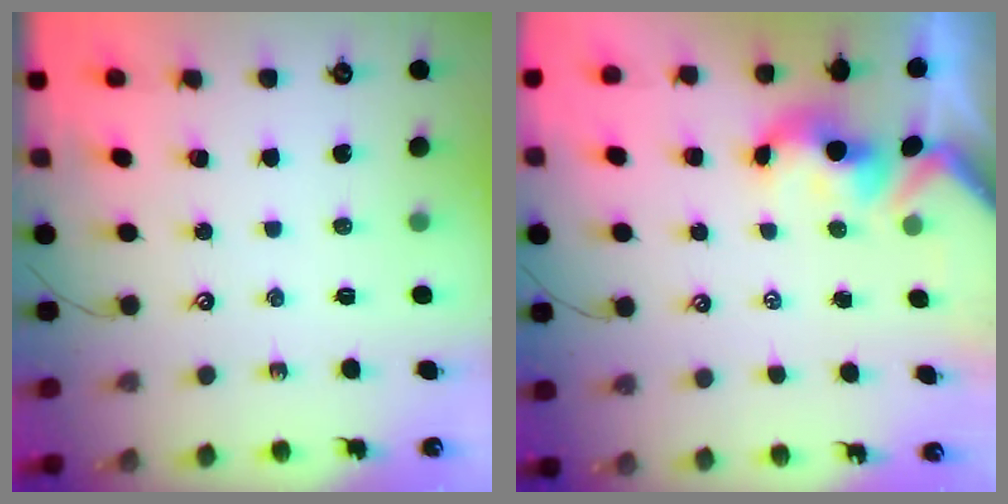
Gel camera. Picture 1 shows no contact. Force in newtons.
{"total": 1.5, "press": 1.3, "slide": 0.7}